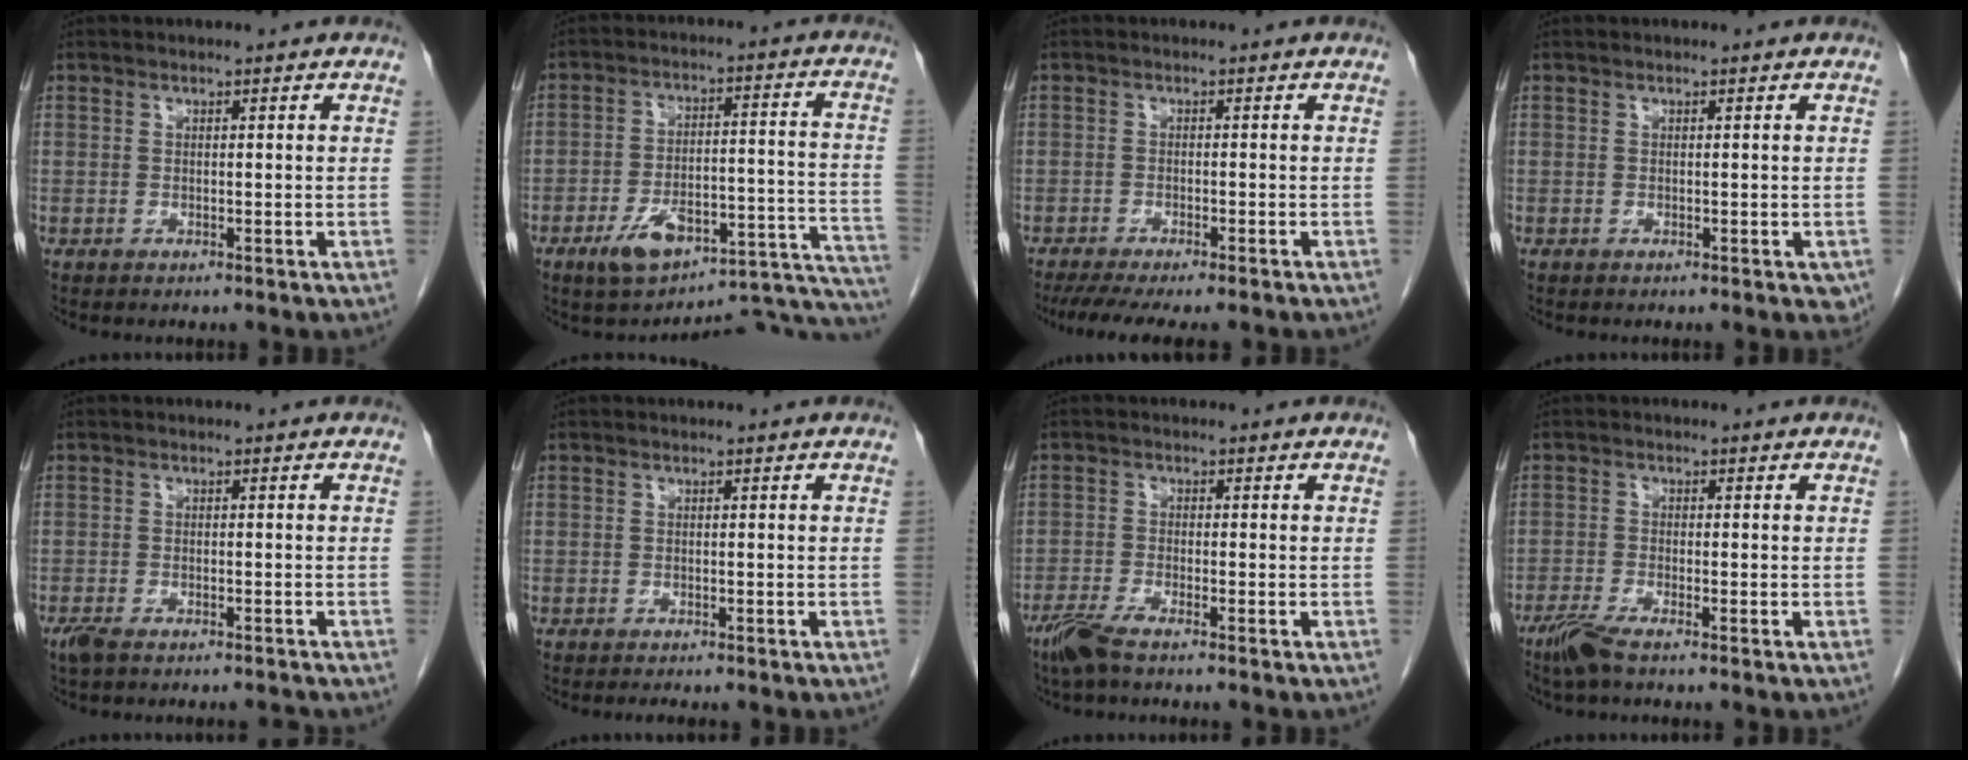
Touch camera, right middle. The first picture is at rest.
{"total": 19.6, "force": [-16.5, 4.5, 9.6], "torque": [-0.062, 0.066, -0.225]}
{"total": 9.2, "force": [-7.7, 1.0, 4.9], "torque": [-0.068, -0.013, -0.113]}
{"total": 1.1, "force": [-0.3, 0.6, 0.8], "torque": [0.000, -0.001, -0.001]}
{"total": 4.6, "force": [-4.0, 0.9, 2.1], "torque": [-0.036, -0.008, -0.066]}
{"total": 1.4, "force": [-1.3, 0.2, 0.5], "torque": [-0.011, -0.006, -0.014]}
{"total": 3.9, "force": [-3.0, 0.2, 2.4], "torque": [-0.057, -0.010, -0.064]}
{"total": 3.5, "force": [-2.7, 0.1, 2.2], "torque": [-0.054, -0.009, -0.059]}